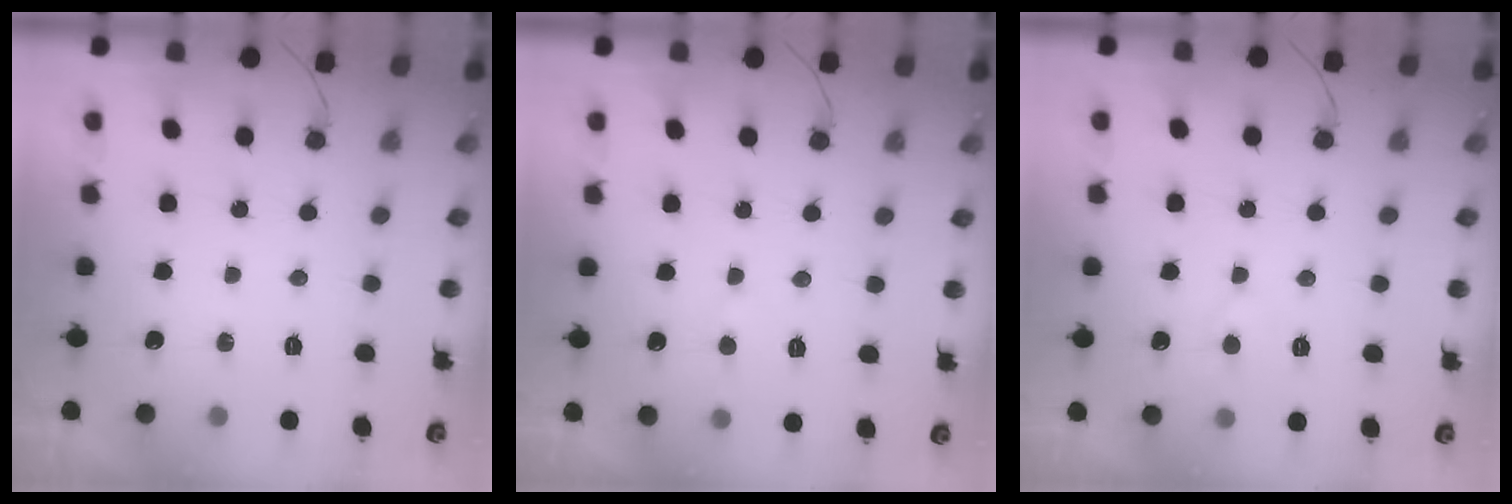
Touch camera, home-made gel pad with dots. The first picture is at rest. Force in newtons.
{"total": 3.0, "press": 3.0, "slide": 0.2}
{"total": 4.9, "press": 4.9, "slide": 0.5}